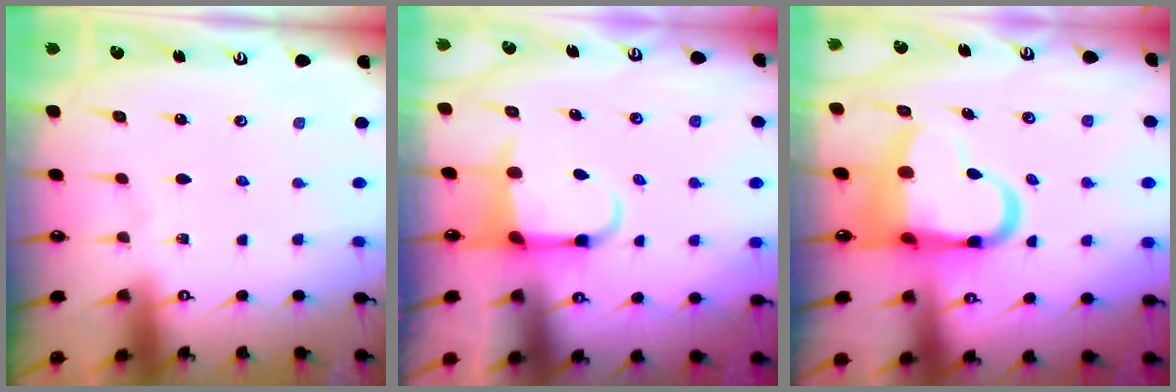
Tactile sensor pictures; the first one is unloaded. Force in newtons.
{"total": 3.9, "press": 3.7, "slide": 1.0}
{"total": 12.2, "press": 11.7, "slide": 3.4}